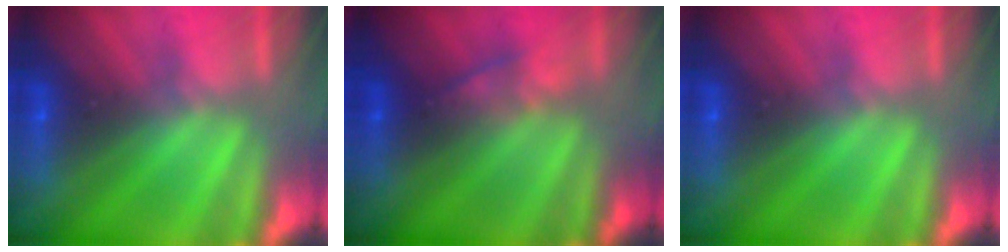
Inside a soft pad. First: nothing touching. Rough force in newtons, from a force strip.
{"total": 2.4}
{"total": 0.0}